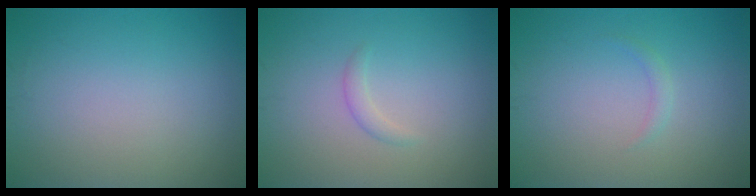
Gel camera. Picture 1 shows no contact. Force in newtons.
{"total": 1.0, "press": 1.0, "slide": 0.0}
{"total": 0.8, "press": 0.8, "slide": 0.0}